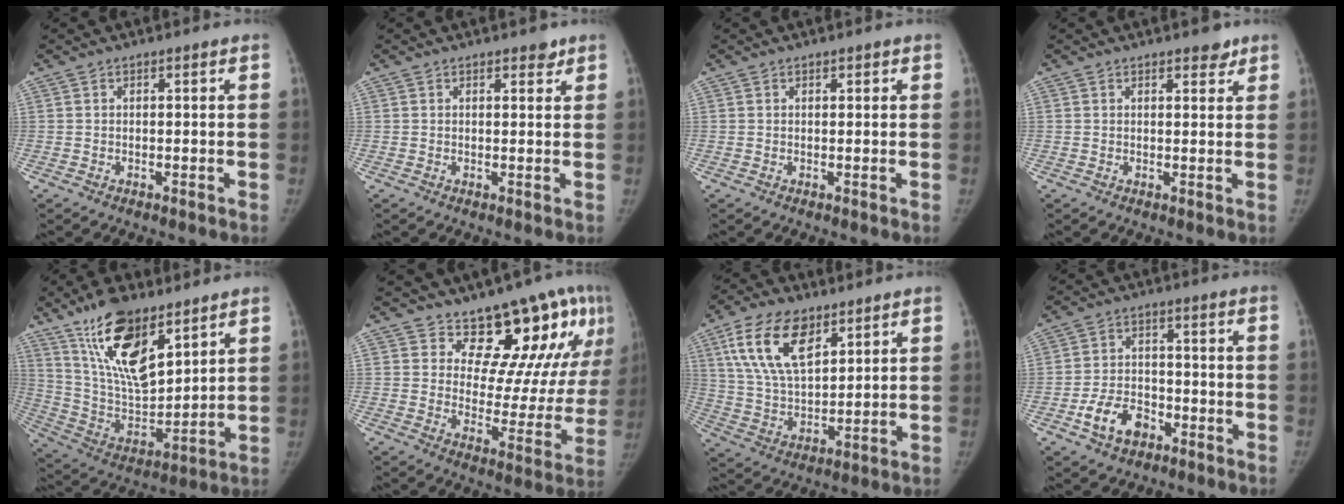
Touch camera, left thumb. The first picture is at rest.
{"total": 1.7, "force": [1.2, 0.8, 0.7], "torque": [0.005, -0.007, 0.014]}
{"total": 0.7, "force": [0.5, 0.4, 0.3], "torque": [0.001, -0.002, 0.005]}
{"total": 2.5, "force": [1.9, 1.1, 1.2], "torque": [0.000, -0.010, 0.023]}
{"total": 18.2, "force": [11.4, 7.3, 12.2], "torque": [-0.187, -0.059, 0.224]}
{"total": 18.2, "force": [12.4, 7.4, 11.1], "torque": [-0.094, -0.089, 0.165]}
{"total": 15.1, "force": [7.7, 7.9, 10.4], "torque": [-0.170, -0.025, 0.151]}
{"total": 8.2, "force": [-4.1, 5.5, 4.5], "torque": [-0.064, 0.027, -0.070]}